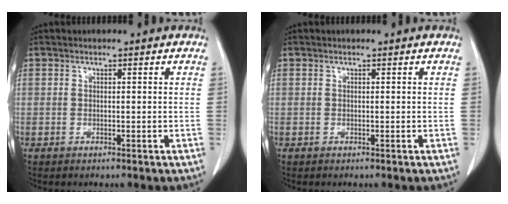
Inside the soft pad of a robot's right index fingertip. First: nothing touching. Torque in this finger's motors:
{"motor_torque": [0.00, 0.00, 0.00, 0.00]}